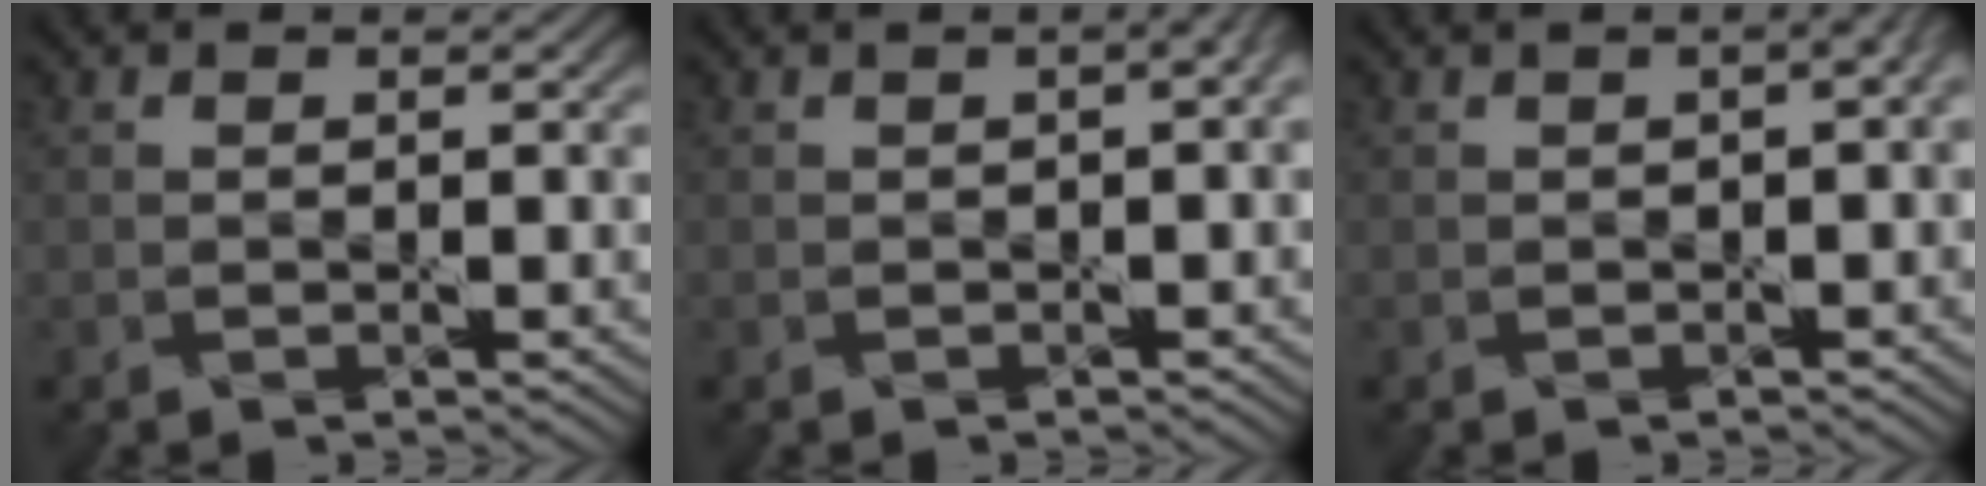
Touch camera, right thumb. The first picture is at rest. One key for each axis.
{"total": 3.6, "fx": 0.4, "fy": 1.5, "fz": 3.3, "tx": -0.032, "ty": 0.002, "tz": 0.009}
{"total": 4.1, "fx": 0.5, "fy": 1.8, "fz": 3.7, "tx": -0.035, "ty": 0.005, "tz": 0.007}